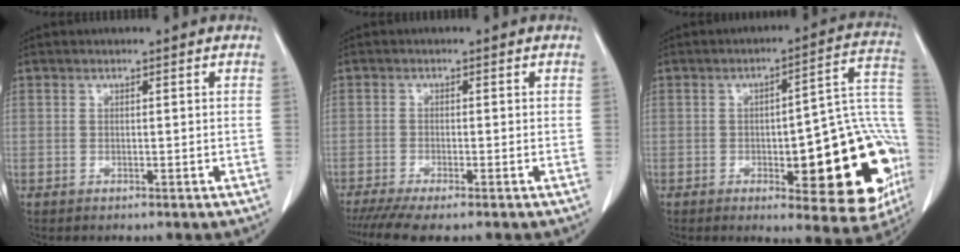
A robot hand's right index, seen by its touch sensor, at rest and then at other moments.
{"total": 5.4, "force": [-4.3, 0.2, 3.3], "torque": [-0.052, -0.013, -0.073]}
{"total": 22.6, "force": [-5.4, 5.9, 21.2], "torque": [-0.188, 0.027, -0.051]}